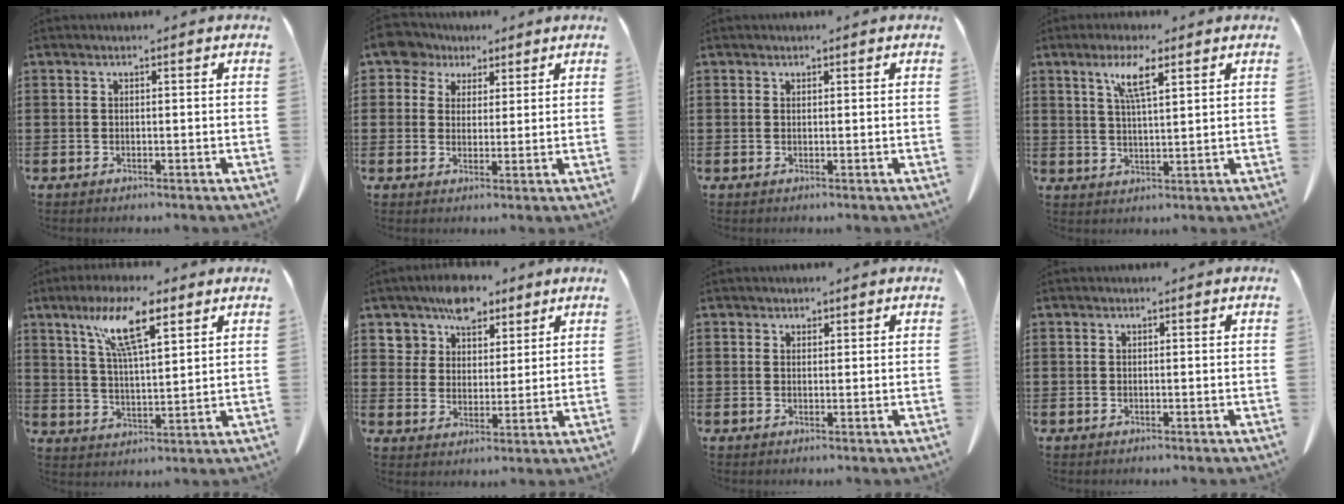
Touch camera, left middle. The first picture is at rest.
{"total": 6.0, "force": [4.0, 4.0, 1.7], "torque": [-0.053, 0.003, 0.074]}
{"total": 0.5, "force": [0.4, 0.3, 0.1], "torque": [-0.004, -0.001, 0.010]}
{"total": 5.9, "force": [3.4, 1.0, 4.7], "torque": [-0.104, 0.006, 0.057]}
{"total": 10.3, "force": [6.3, 2.5, 7.8], "torque": [-0.158, -0.005, 0.108]}
{"total": 7.4, "force": [5.7, 4.4, 1.9], "torque": [-0.058, -0.005, 0.107]}
{"total": 1.2, "force": [1.0, 0.5, 0.0], "torque": [-0.005, 0.000, 0.022]}
{"total": 0.0}